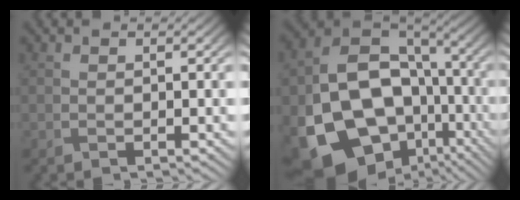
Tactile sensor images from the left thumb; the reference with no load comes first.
{"total": 20.6, "force": [-7.0, 15.4, 11.9], "torque": [-0.240, -0.042, -0.094]}